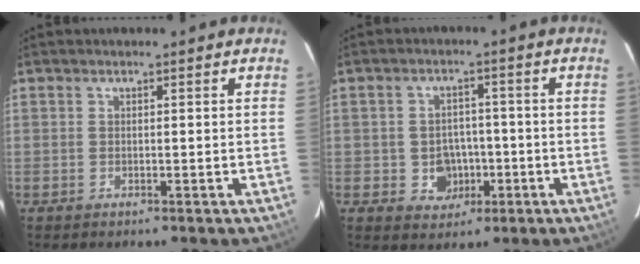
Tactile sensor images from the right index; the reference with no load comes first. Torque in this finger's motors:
{"motor_torque": [0.25, 0.17, 0.03, 0.01]}